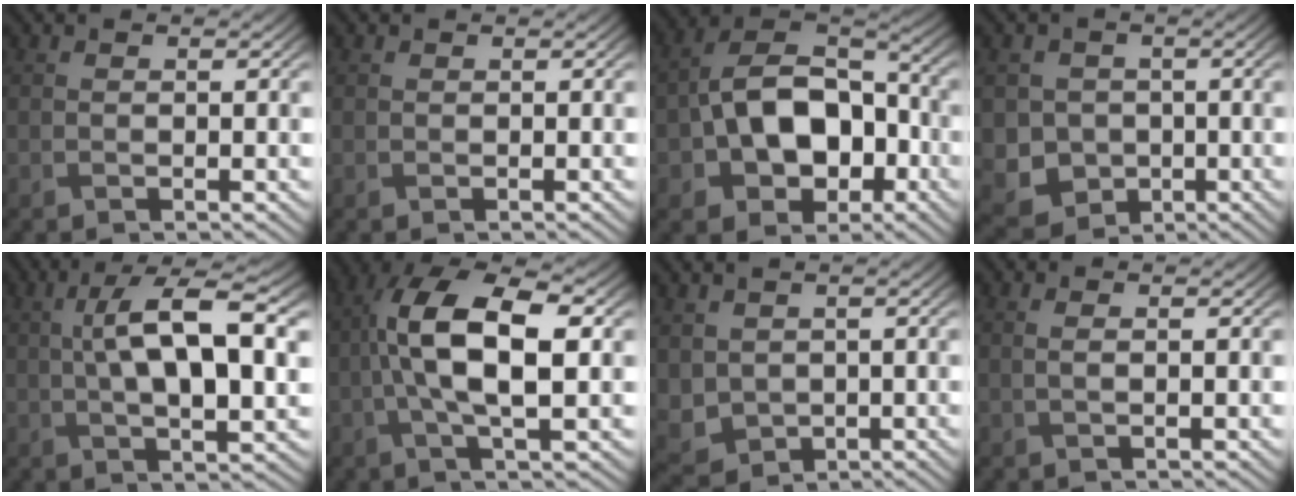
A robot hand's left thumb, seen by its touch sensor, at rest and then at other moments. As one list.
[{"total": 0.7, "force": [0.2, 0.7, -0.1], "torque": [0.006, -0.002, 0.001]}, {"total": 12.5, "force": [-2.6, 8.5, 8.8], "torque": [-0.166, 0.006, -0.058]}, {"total": 5.9, "force": [-0.7, 5.5, 2.0], "torque": [-0.054, -0.023, -0.024]}, {"total": 11.7, "force": [2.0, 4.3, 10.7], "torque": [-0.190, 0.007, 0.034]}, {"total": 11.4, "force": [0.1, 4.6, 10.4], "torque": [-0.202, 0.013, -0.002]}, {"total": 4.0, "force": [0.9, 3.4, 2.0], "torque": [-0.070, -0.015, 0.021]}, {"total": 1.0, "force": [0.2, 0.2, 1.0], "torque": [-0.023, 0.003, 0.003]}]